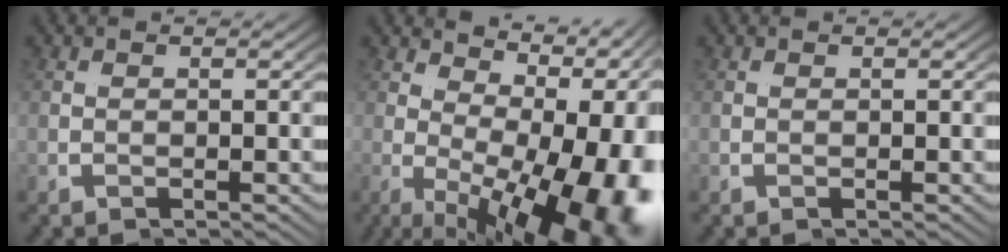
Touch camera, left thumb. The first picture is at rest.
{"total": 12.2, "force": [-2.5, 4.3, 11.2], "torque": [-0.172, 0.002, -0.029]}
{"total": 0.0}